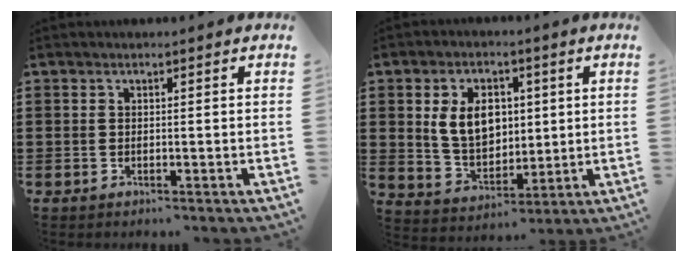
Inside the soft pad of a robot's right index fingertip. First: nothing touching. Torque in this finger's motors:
{"motor_torque": [0.73, -0.06, 0.36, 0.18]}